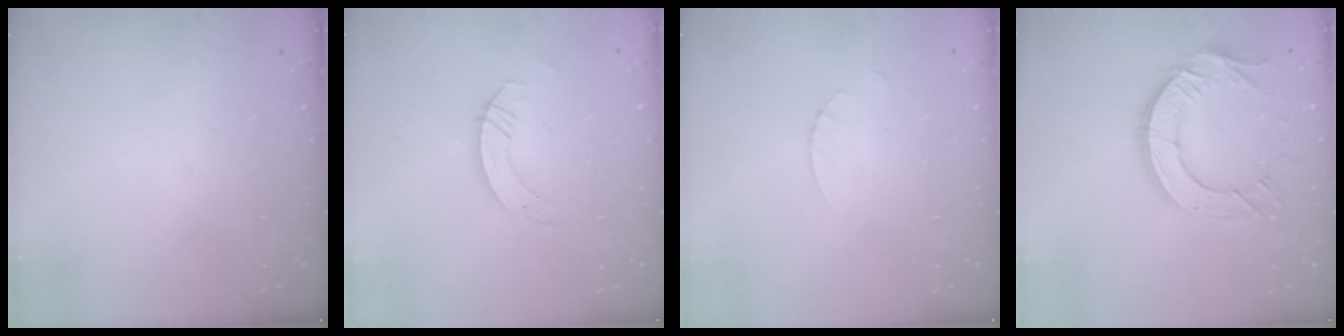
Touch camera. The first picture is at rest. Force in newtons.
{"total": 3.9, "press": 3.9, "slide": 0.4}
{"total": 2.7, "press": 2.7, "slide": 0.3}
{"total": 12.8, "press": 12.7, "slide": 1.1}